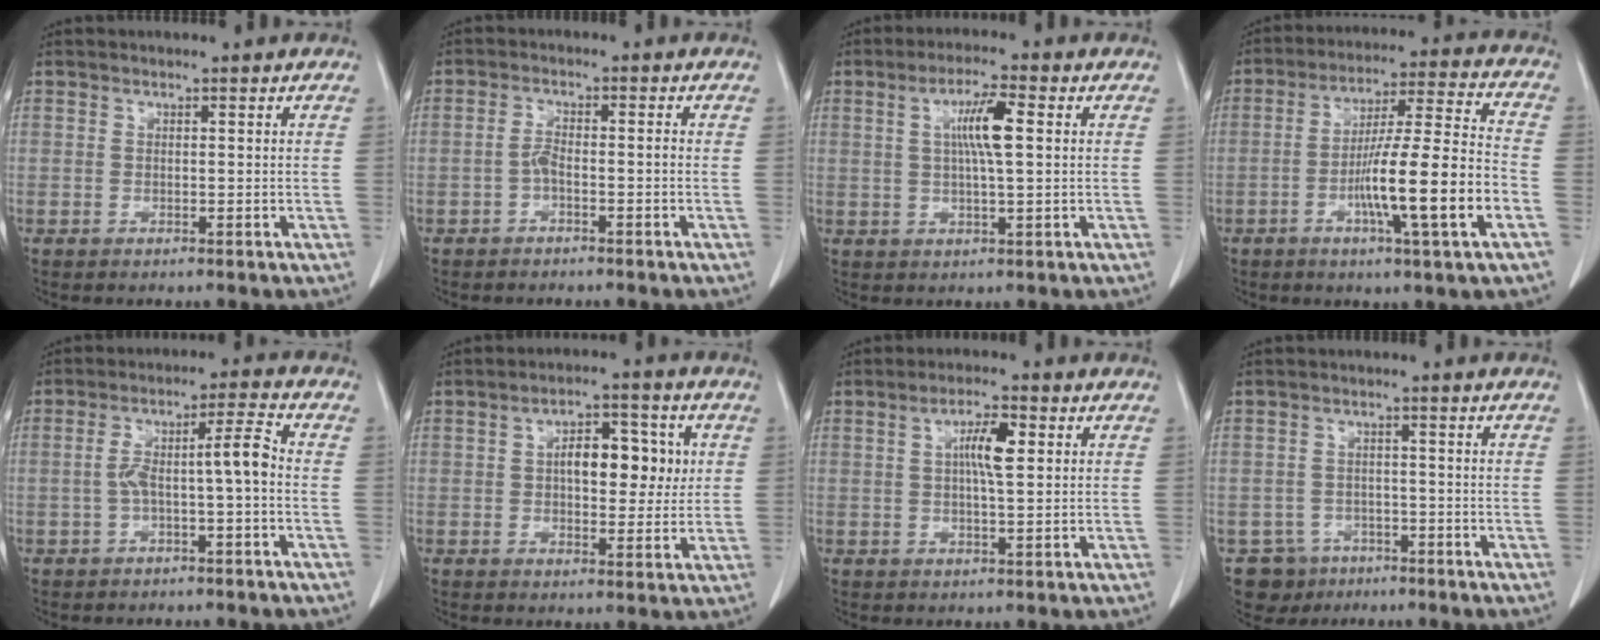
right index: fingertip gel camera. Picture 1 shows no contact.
{"total": 1.9, "force": [-0.9, 0.5, 1.6], "torque": [-0.032, 0.003, -0.020]}
{"total": 6.2, "force": [1.3, 0.5, 6.0], "torque": [-0.110, 0.005, 0.022]}
{"total": 15.7, "force": [-4.8, -0.1, 15.0], "torque": [-0.254, -0.001, -0.081]}
{"total": 6.5, "force": [-1.1, 0.5, 6.4], "torque": [-0.117, 0.030, -0.016]}
{"total": 8.7, "force": [1.5, 4.0, 7.6], "torque": [-0.111, 0.019, 0.022]}
{"total": 5.1, "force": [1.2, 0.9, 4.9], "torque": [-0.089, 0.006, 0.021]}
{"total": 5.5, "force": [-3.5, 4.3, 0.1], "torque": [0.003, 0.008, -0.051]}